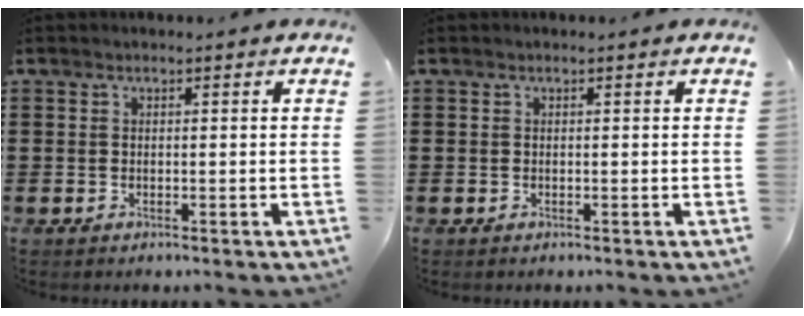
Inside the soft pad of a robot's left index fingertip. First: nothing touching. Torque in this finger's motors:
{"motor_torque": [-0.14, 0.14, 0.00, 0.00]}